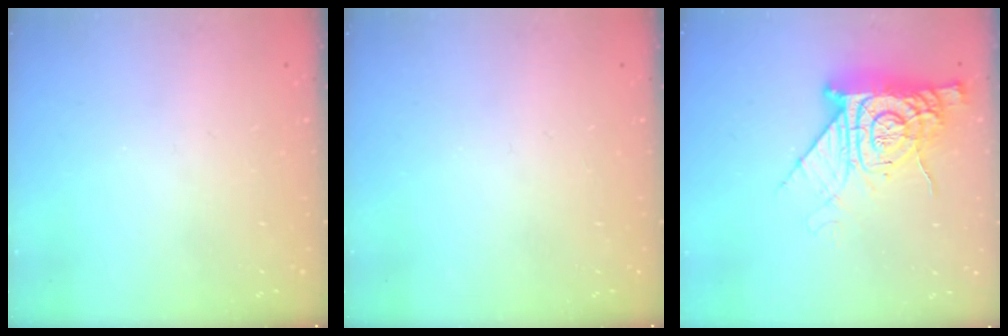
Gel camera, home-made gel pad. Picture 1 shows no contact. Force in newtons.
{"total": 0.0}
{"total": 14.3, "press": 14.2, "slide": 1.3}